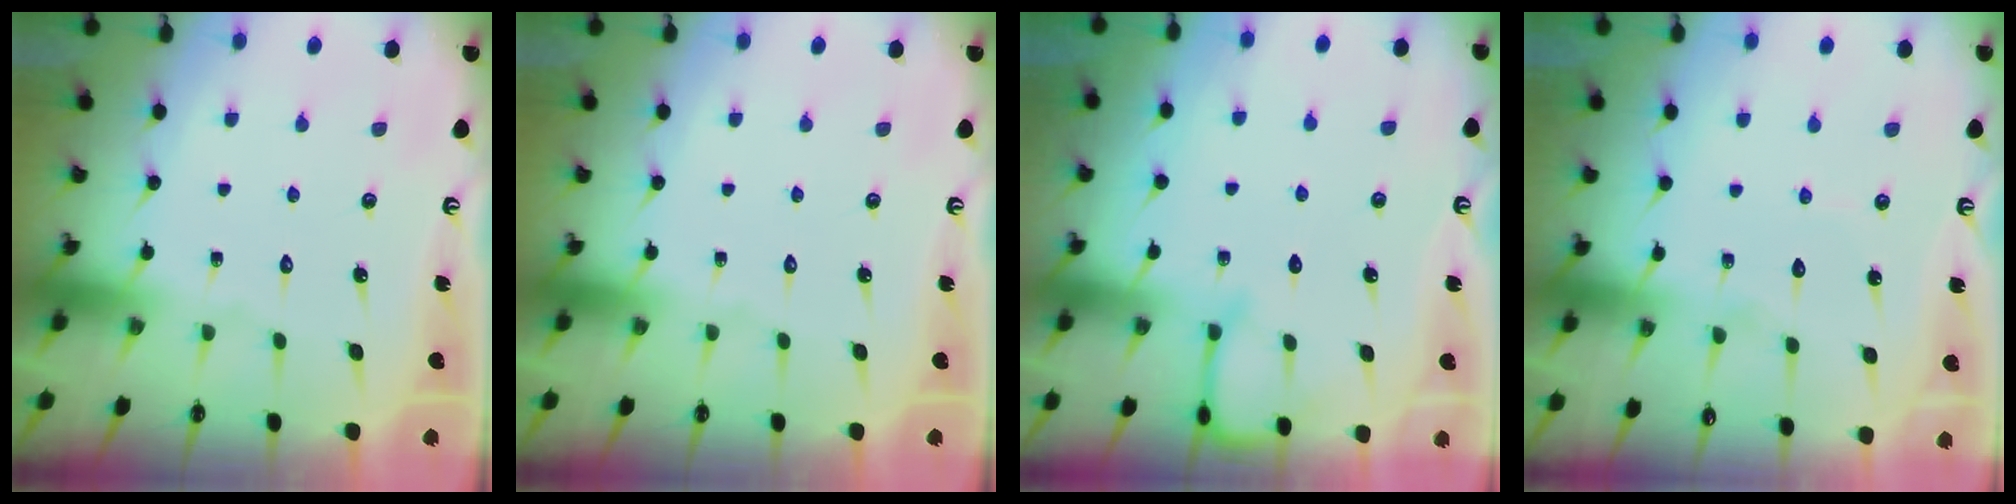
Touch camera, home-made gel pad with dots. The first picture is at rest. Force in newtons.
{"total": 0.0}
{"total": 6.7, "press": 6.6, "slide": 0.6}
{"total": 4.7, "press": 4.7, "slide": 0.3}